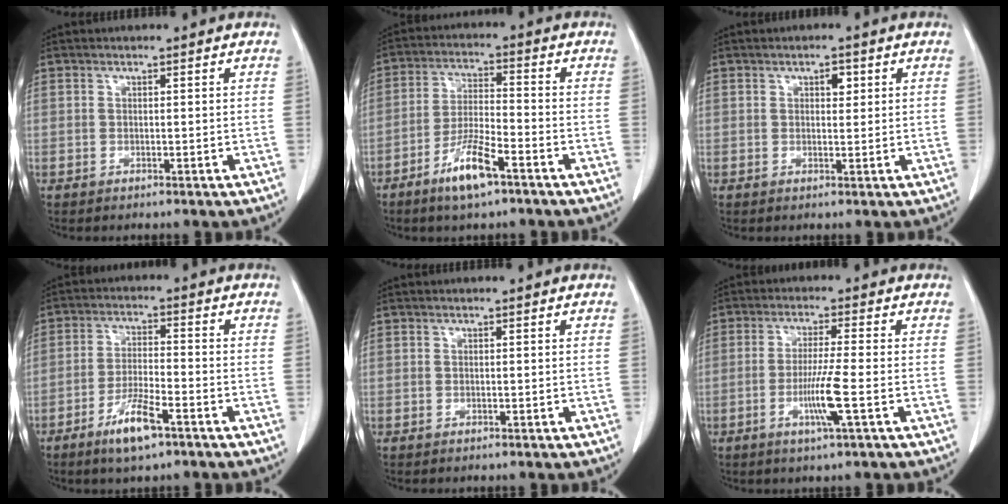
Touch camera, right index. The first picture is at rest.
{"total": 8.1, "force": [-5.0, 1.4, 6.2], "torque": [-0.126, -0.008, -0.092]}
{"total": 1.9, "force": [0.8, 1.0, 1.4], "torque": [-0.019, 0.000, 0.011]}
{"total": 7.0, "force": [-4.3, 1.3, 5.3], "torque": [-0.106, -0.008, -0.076]}
{"total": 0.0}
{"total": 6.1, "force": [-1.9, -0.8, 5.8], "torque": [-0.109, -0.015, -0.038]}